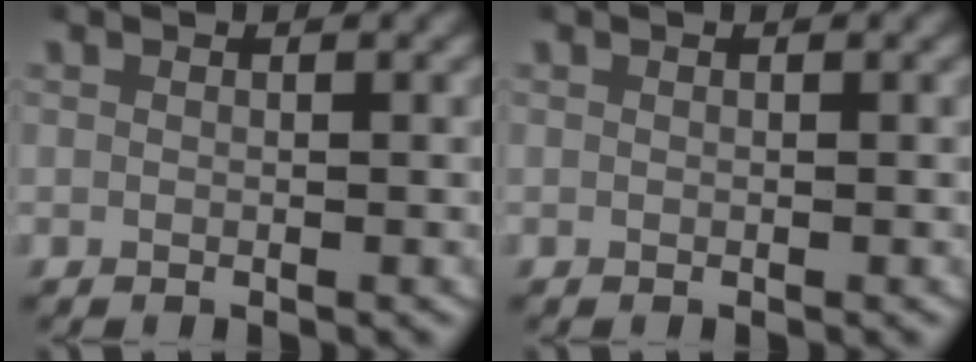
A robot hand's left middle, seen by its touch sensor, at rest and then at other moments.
{"total": 0.0}